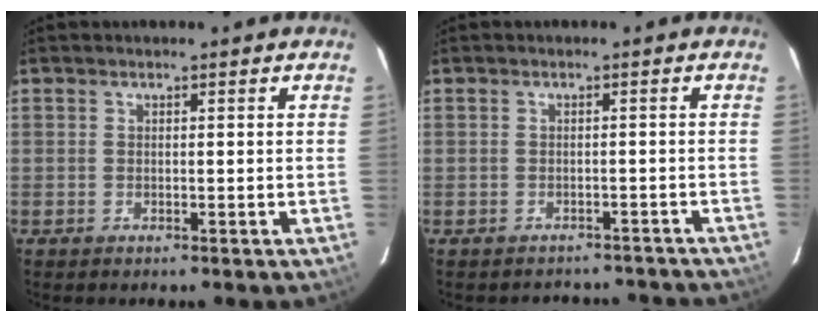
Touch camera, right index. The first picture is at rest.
{"total": 8.9, "force": [-7.9, 3.7, 1.8], "torque": [-0.031, 0.017, -0.085]}